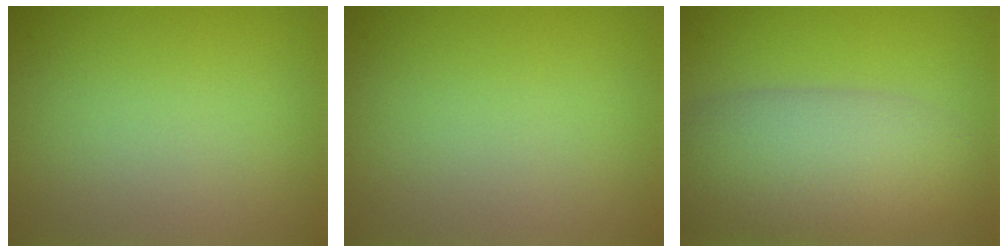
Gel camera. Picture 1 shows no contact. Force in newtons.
{"total": 0.0}
{"total": 8.7, "press": 8.7, "slide": 0.7}